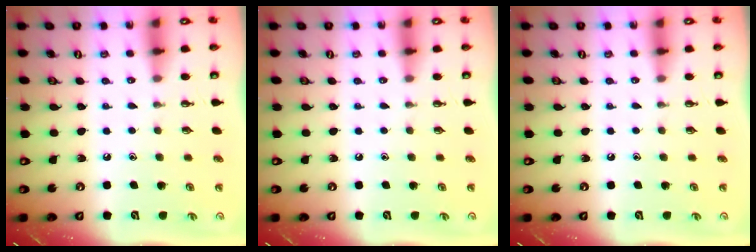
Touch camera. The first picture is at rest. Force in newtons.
{"total": 0.0}
{"total": 0.0}